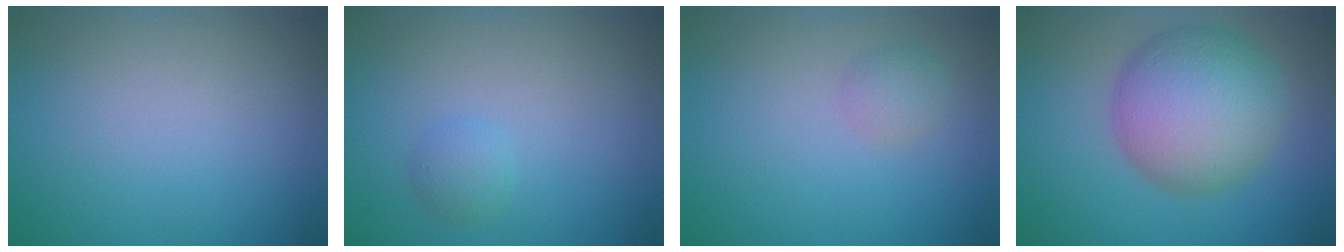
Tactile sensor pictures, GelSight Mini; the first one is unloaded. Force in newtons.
{"total": 1.3, "press": 1.3, "slide": 0.1}
{"total": 1.3, "press": 1.3, "slide": 0.1}
{"total": 8.7, "press": 8.7, "slide": 0.2}